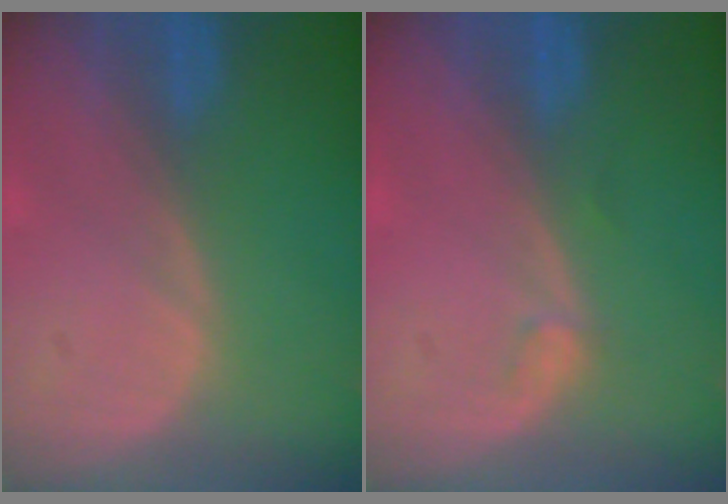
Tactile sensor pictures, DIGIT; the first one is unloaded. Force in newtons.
{"total": 0.8, "press": 0.7, "slide": 0.1}